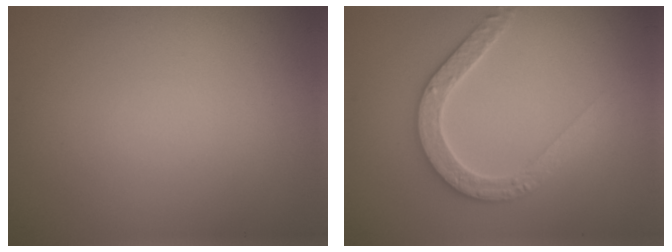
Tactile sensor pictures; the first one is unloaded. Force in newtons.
{"total": 3.3, "press": 3.3, "slide": 0.6}